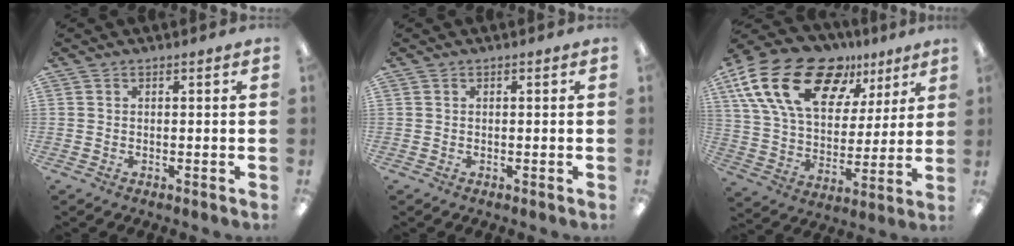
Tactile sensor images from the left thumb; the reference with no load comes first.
{"total": 0.0}
{"total": 23.2, "force": [12.5, 13.2, 14.4], "torque": [-0.268, -0.057, 0.224]}